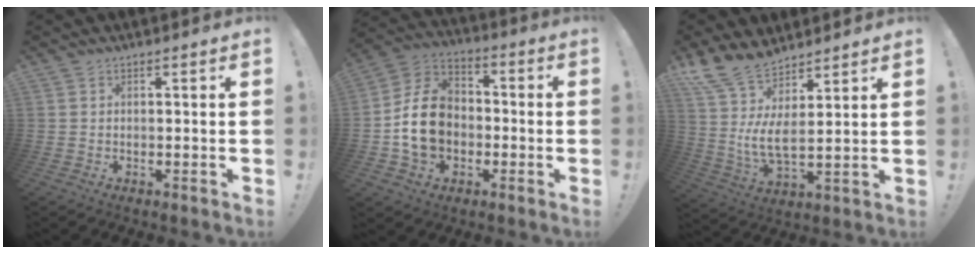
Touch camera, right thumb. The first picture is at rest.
{"total": 15.7, "force": [-2.1, 12.7, 9.1], "torque": [-0.159, 0.027, -0.032]}
{"total": 11.3, "force": [7.2, 3.4, 8.0], "torque": [-0.169, -0.058, 0.132]}